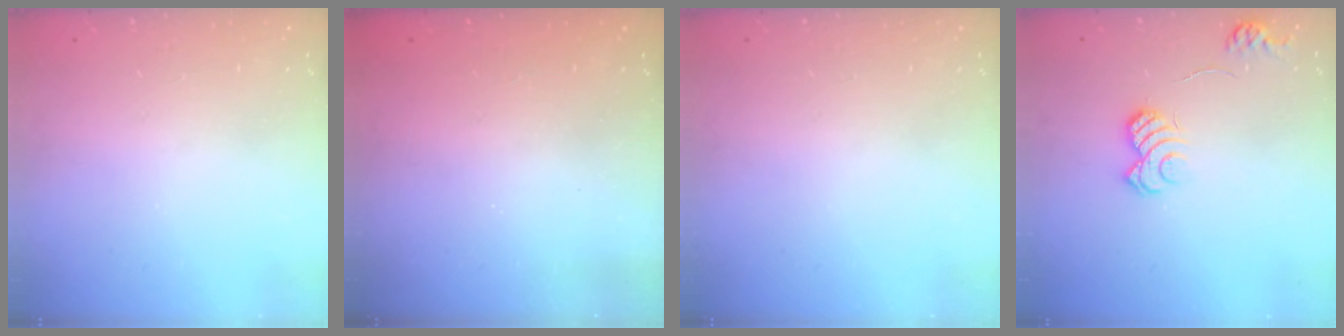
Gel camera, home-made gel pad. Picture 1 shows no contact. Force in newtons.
{"total": 2.2, "press": 2.1, "slide": 0.7}
{"total": 0.0}
{"total": 9.8, "press": 9.7, "slide": 0.7}